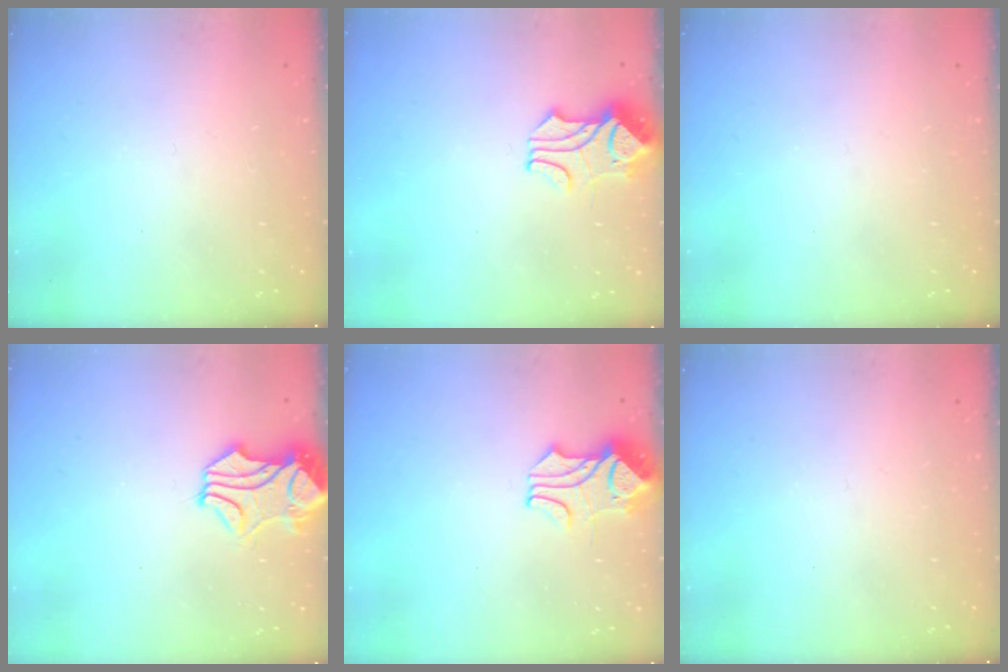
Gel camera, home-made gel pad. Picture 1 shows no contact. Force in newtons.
{"total": 1.7, "press": 1.4, "slide": 1.0}
{"total": 0.0}
{"total": 1.7, "press": 1.2, "slide": 1.2}
{"total": 1.8, "press": 1.3, "slide": 1.1}
{"total": 0.0}